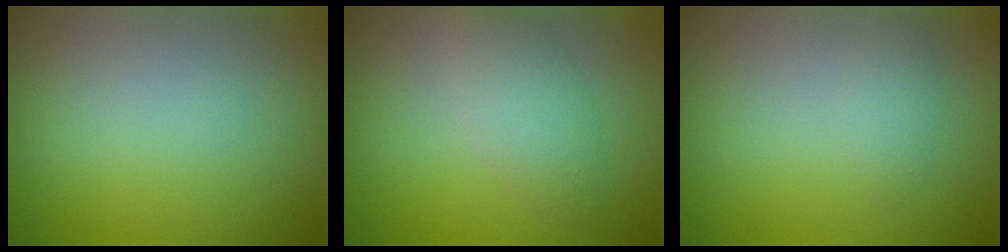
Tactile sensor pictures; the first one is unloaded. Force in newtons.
{"total": 2.7, "press": 2.7, "slide": 0.1}
{"total": 1.1, "press": 1.1, "slide": 0.1}